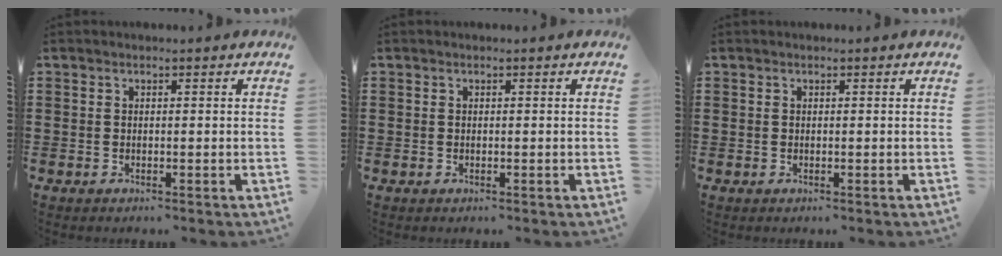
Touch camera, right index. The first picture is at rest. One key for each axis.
{"total": 0.0}
{"total": 0.0}